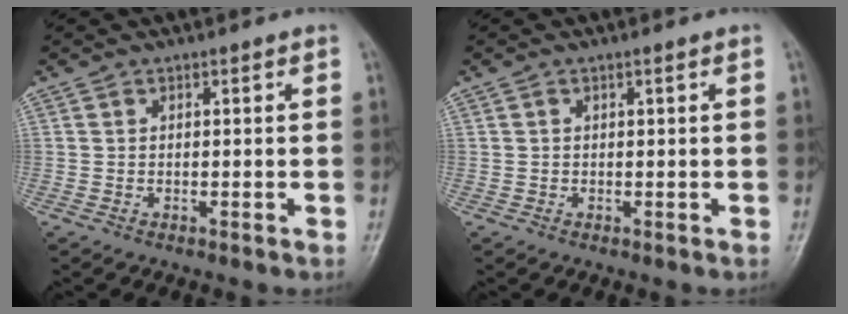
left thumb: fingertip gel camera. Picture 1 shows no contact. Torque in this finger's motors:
{"motor_torque": [-0.52, -0.33, -0.37, -0.16, -0.05]}